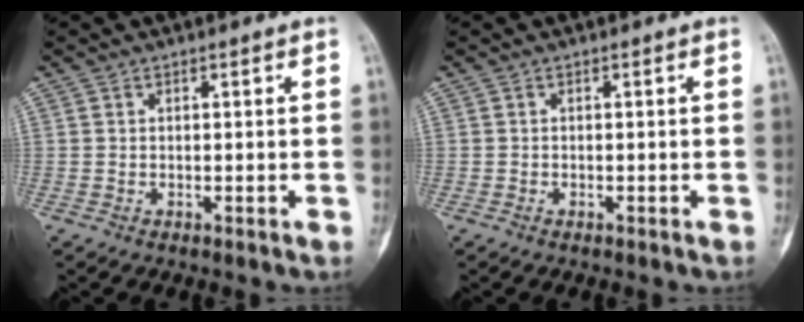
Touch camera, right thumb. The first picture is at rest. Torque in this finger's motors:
{"motor_torque": [0.18, 0.00, -0.25, 0.09, -0.03]}